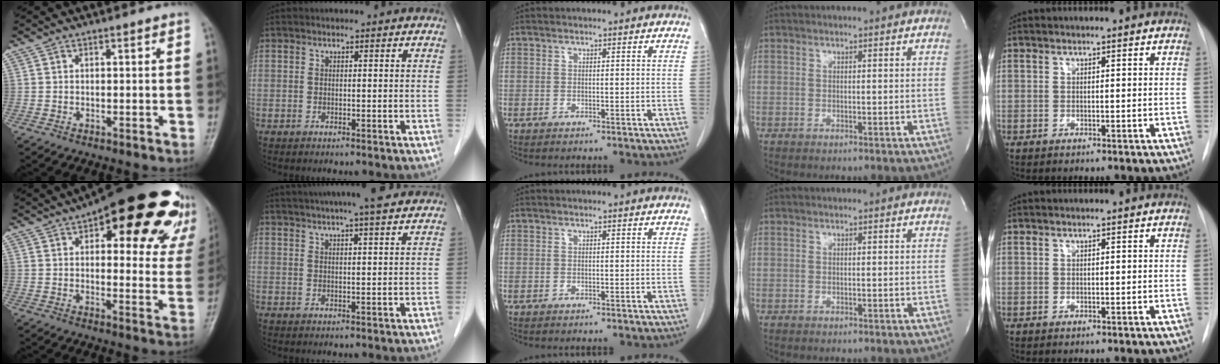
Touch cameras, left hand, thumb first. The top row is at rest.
{"thumb": {"total": 25.5, "force": [15.8, 10.0, 17.4], "torque": [-0.186, -0.037, 0.188]}, "index": {"total": 13.5, "force": [11.5, 0.8, 6.9], "torque": [-0.115, 0.027, 0.153]}}